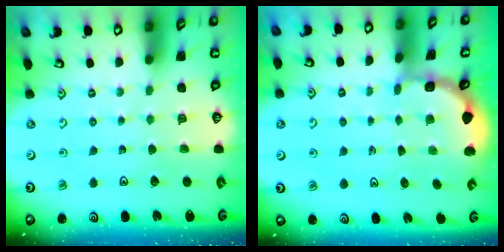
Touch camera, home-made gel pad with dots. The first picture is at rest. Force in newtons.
{"total": 1.5, "press": 1.5, "slide": 0.2}